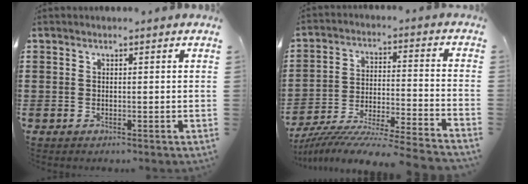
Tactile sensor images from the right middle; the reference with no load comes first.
{"total": 8.5, "force": [-8.2, -0.6, 2.2], "torque": [-0.038, -0.003, -0.165]}